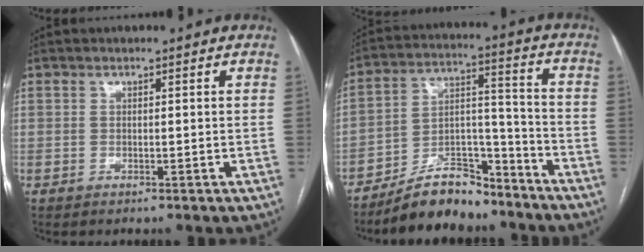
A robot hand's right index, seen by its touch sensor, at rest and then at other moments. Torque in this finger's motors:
{"motor_torque": [-0.15, -0.23, -0.04, -0.02]}